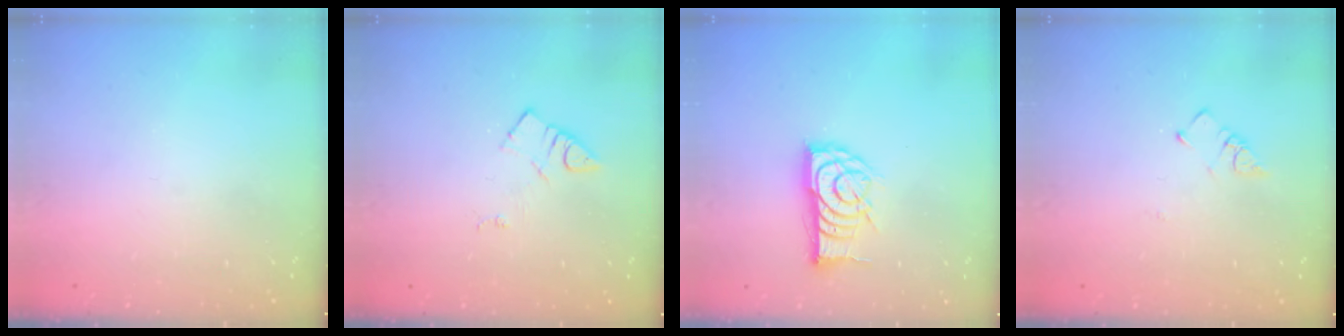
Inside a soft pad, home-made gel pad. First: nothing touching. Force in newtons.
{"total": 4.5, "press": 4.4, "slide": 0.7}
{"total": 13.1, "press": 13.1, "slide": 0.5}
{"total": 2.6, "press": 2.6, "slide": 0.5}